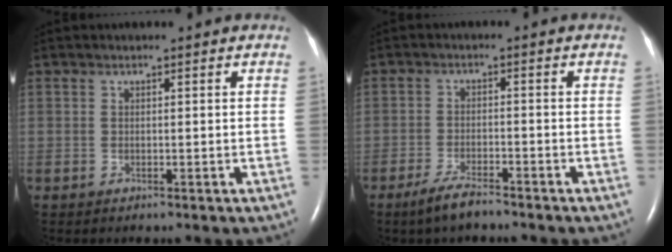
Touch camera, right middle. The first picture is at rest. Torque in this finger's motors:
{"motor_torque": [0.37, -0.37, 0.22, 0.04]}